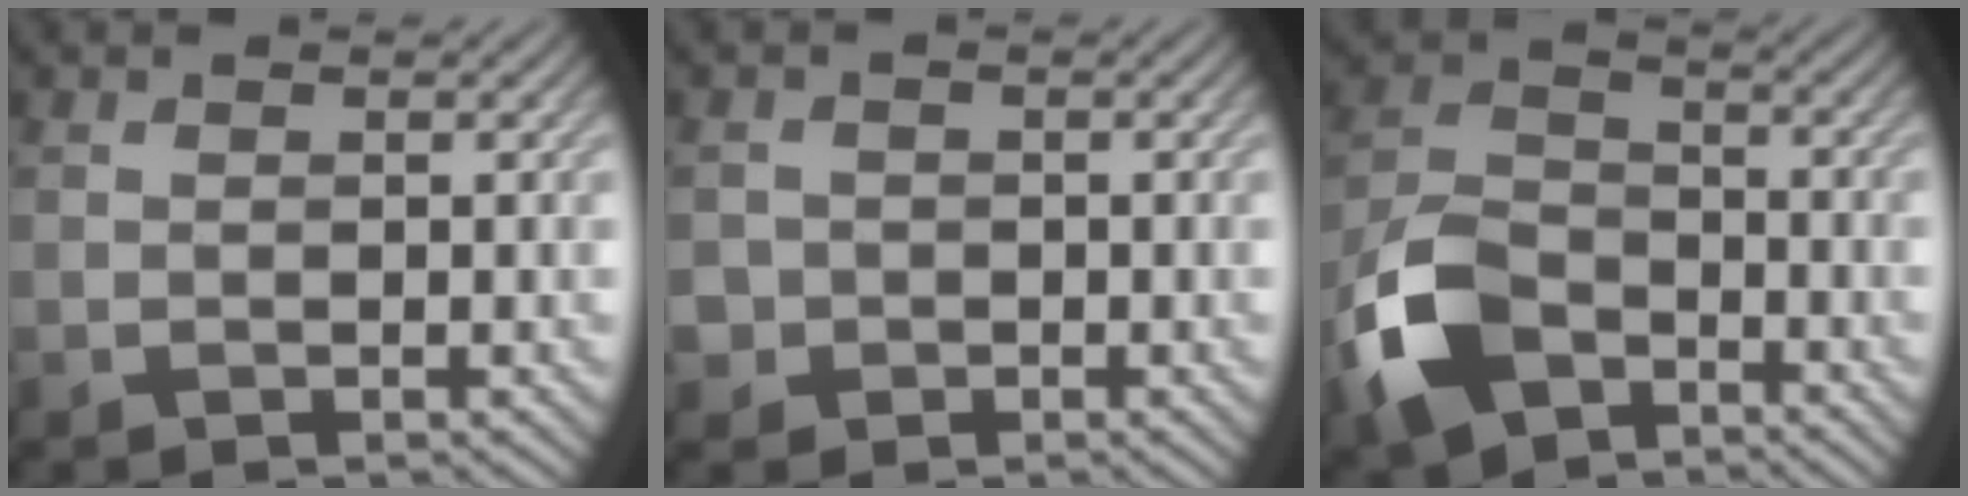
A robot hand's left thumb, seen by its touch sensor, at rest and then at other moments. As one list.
[{"total": 2.4, "force": [-0.6, 2.3, 0.2], "torque": [-0.003, 0.001, -0.017]}, {"total": 10.2, "force": [-5.5, 6.2, 6.0], "torque": [-0.145, -0.006, -0.127]}]